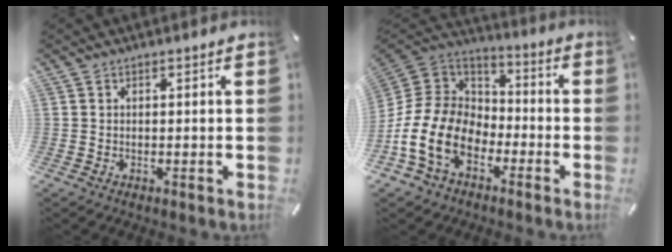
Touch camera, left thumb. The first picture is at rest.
{"total": 15.7, "force": [-7.3, 11.1, 8.5], "torque": [-0.197, 0.022, -0.130]}